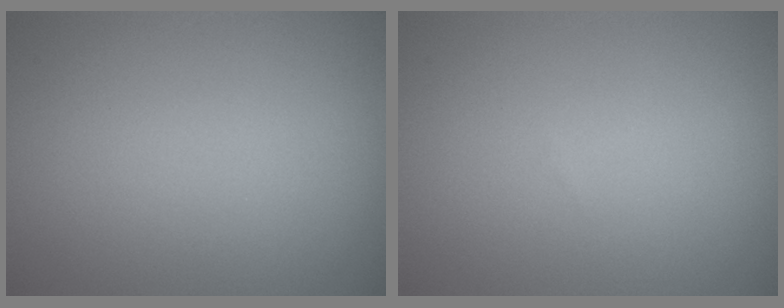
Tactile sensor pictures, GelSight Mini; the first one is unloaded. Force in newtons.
{"total": 0.0}